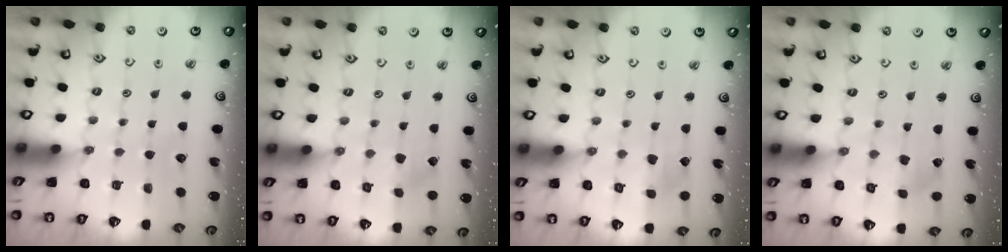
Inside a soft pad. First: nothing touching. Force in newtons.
{"total": 2.5, "press": 2.4, "slide": 0.8}
{"total": 3.0, "press": 3.0, "slide": 0.1}
{"total": 0.0}